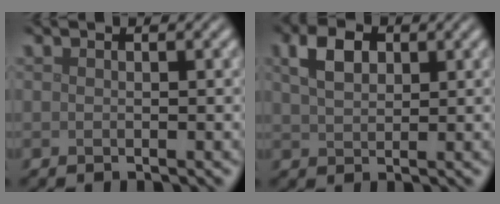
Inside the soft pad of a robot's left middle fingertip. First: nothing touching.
{"total": 3.5, "force": [1.5, 2.1, 2.3], "torque": [-0.051, 0.009, 0.027]}